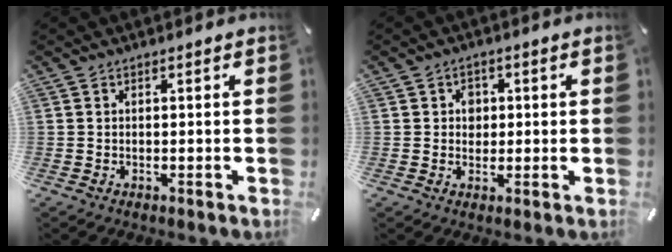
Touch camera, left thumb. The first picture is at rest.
{"total": 3.3, "force": [0.0, 3.0, 1.2], "torque": [-0.003, -0.004, -0.007]}